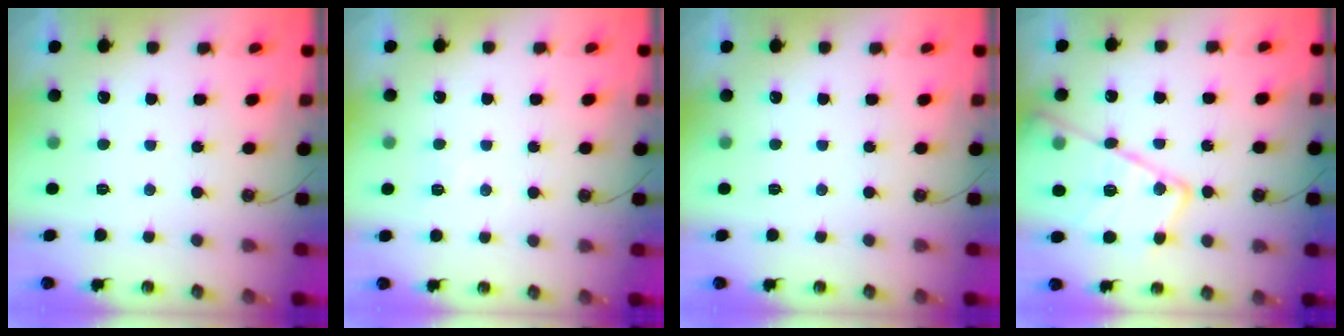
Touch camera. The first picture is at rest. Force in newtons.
{"total": 6.6, "press": 6.5, "slide": 0.8}
{"total": 0.0}
{"total": 21.8, "press": 21.7, "slide": 2.1}